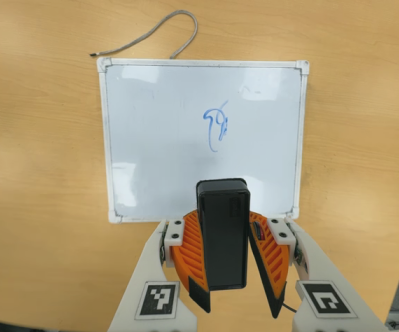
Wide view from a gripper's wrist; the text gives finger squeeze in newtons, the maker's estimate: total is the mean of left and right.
{"total": 7.5, "left": 8.5, "right": 6.4}